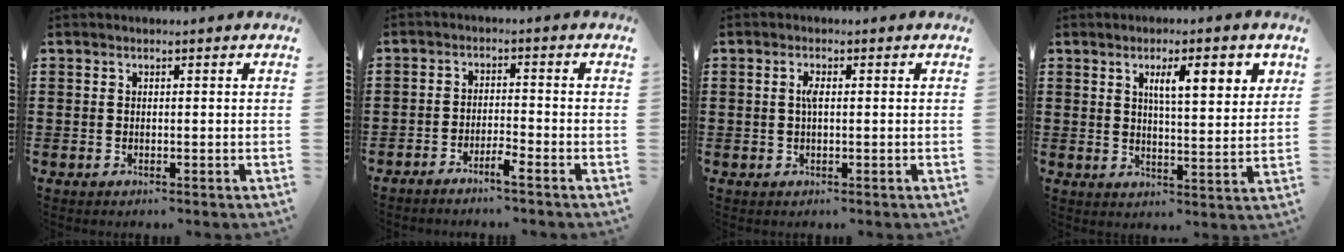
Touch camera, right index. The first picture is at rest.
{"total": 2.5, "force": [-2.4, 0.0, 0.7], "torque": [-0.017, 0.002, -0.048]}
{"total": 1.8, "force": [0.1, 0.5, 1.7], "torque": [-0.033, 0.002, 0.001]}
{"total": 6.8, "force": [2.8, 1.8, 5.9], "torque": [-0.097, -0.003, 0.041]}